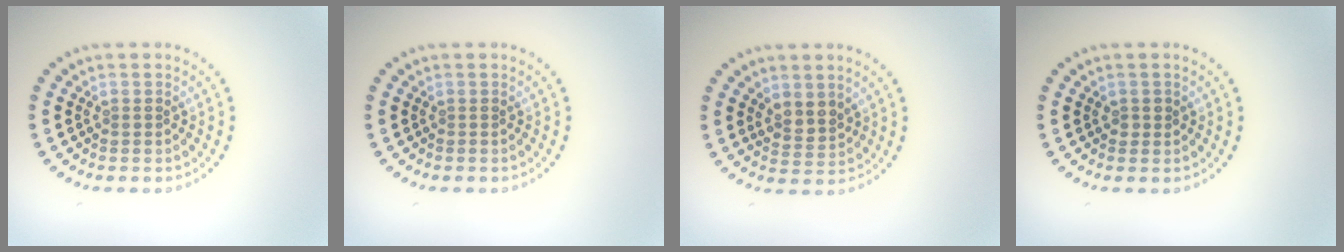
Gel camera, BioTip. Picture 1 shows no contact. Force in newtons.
{"total": 0.0}
{"total": 2.2, "press": 1.9, "slide": 1.1}
{"total": 0.8, "press": 0.8, "slide": 0.1}